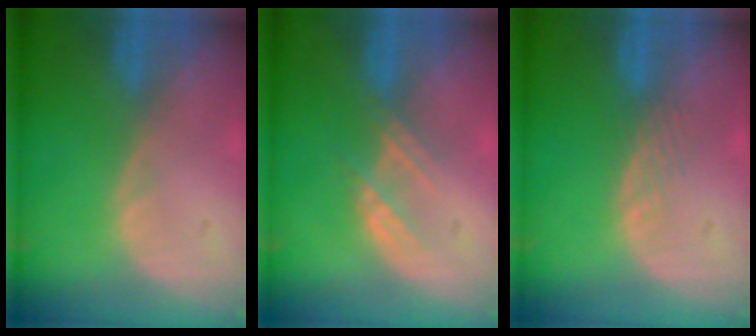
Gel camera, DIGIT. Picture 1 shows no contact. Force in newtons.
{"total": 3.0, "press": 3.0, "slide": 0.3}
{"total": 1.6, "press": 1.6, "slide": 0.1}